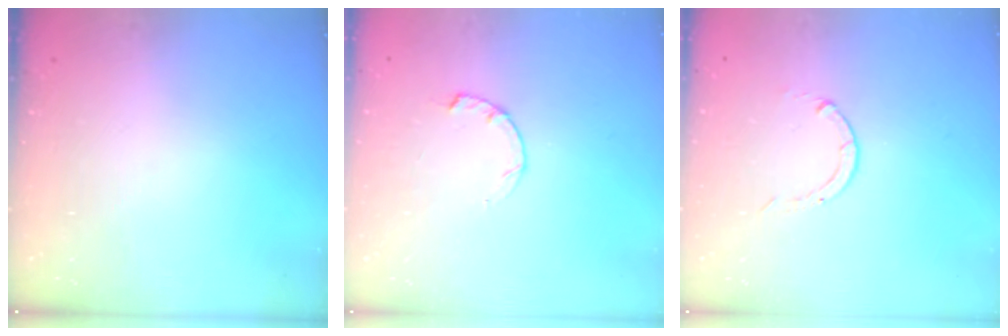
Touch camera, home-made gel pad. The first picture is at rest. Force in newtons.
{"total": 2.3, "press": 2.3, "slide": 0.4}
{"total": 0.0}